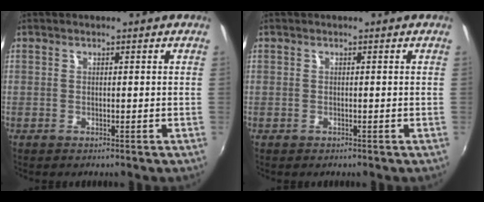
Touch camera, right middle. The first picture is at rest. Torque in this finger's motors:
{"motor_torque": [-0.91, 0.46, -0.10, -0.10]}